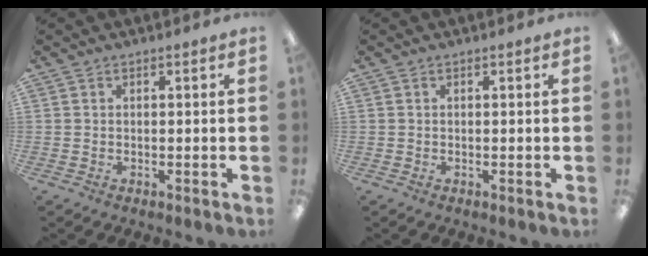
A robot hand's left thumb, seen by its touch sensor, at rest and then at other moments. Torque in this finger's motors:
{"motor_torque": [0.00, 0.00, -0.11, 0.06, 0.00]}